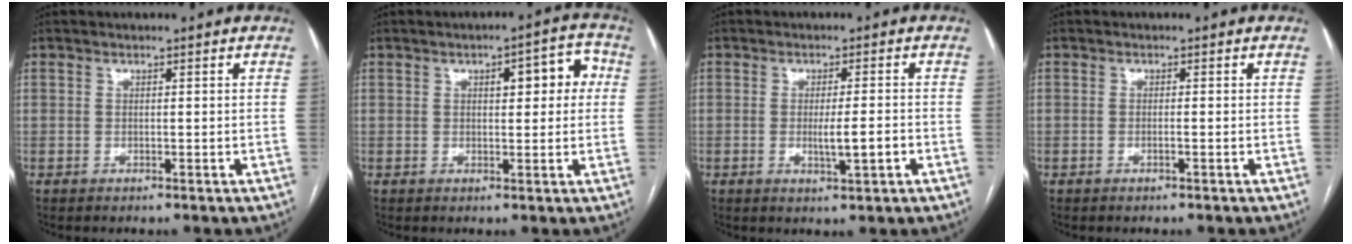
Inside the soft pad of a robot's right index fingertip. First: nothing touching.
{"total": 6.6, "force": [1.7, 2.4, 5.9], "torque": [-0.069, 0.024, 0.019]}
{"total": 4.2, "force": [-1.1, 0.3, 4.1], "torque": [-0.070, -0.006, -0.014]}
{"total": 0.7, "force": [-0.3, 0.0, 0.6], "torque": [-0.012, 0.000, -0.004]}